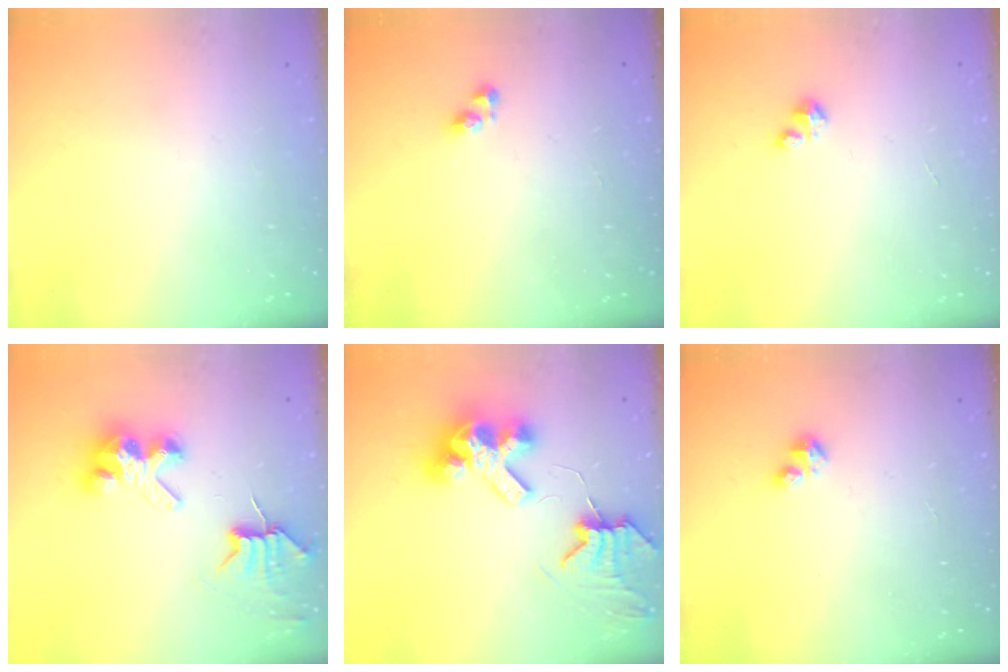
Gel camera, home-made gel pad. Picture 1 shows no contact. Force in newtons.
{"total": 3.4, "press": 3.4, "slide": 0.1}
{"total": 1.2, "press": 1.2, "slide": 0.2}
{"total": 7.7, "press": 7.7, "slide": 0.7}
{"total": 9.1, "press": 9.0, "slide": 1.3}
{"total": 1.6, "press": 1.6, "slide": 0.4}